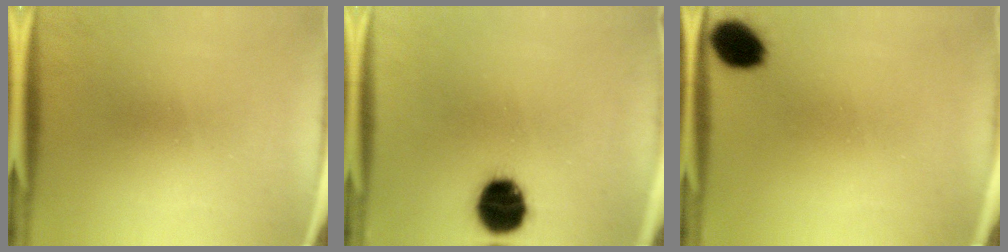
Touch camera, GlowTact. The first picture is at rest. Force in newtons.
{"total": 12.5}
{"total": 10.4}